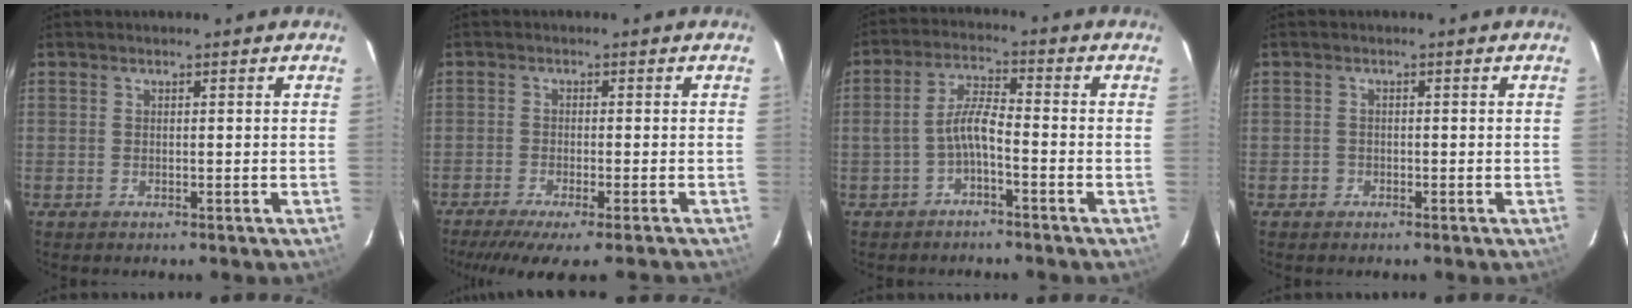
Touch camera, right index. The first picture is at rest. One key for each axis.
{"total": 11.0, "fx": -9.2, "fy": 0.6, "fz": 5.9, "tx": -0.116, "ty": -0.034, "tz": -0.141}
{"total": 4.6, "fx": -2.3, "fy": 0.9, "fz": 3.9, "tx": -0.087, "ty": 0.014, "tz": -0.042}
{"total": 1.3, "fx": -0.7, "fy": 1.1, "fz": 0.0, "tx": 0.000, "ty": 0.006, "tz": -0.010}